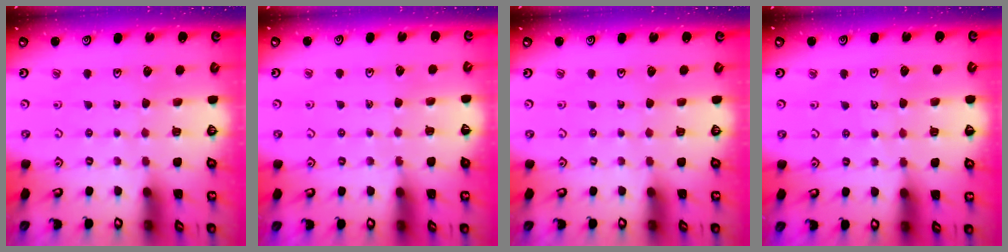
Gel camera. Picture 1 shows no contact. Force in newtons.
{"total": 4.7, "press": 4.6, "slide": 0.8}
{"total": 0.0}
{"total": 4.5, "press": 4.3, "slide": 1.4}